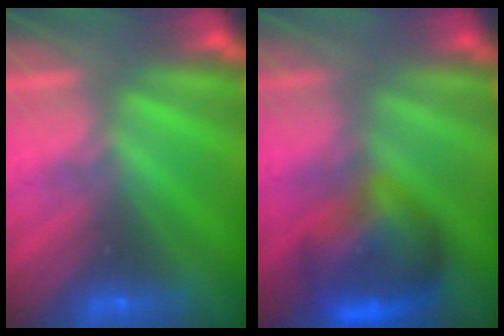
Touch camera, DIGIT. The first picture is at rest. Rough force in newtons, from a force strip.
{"total": 13.7}